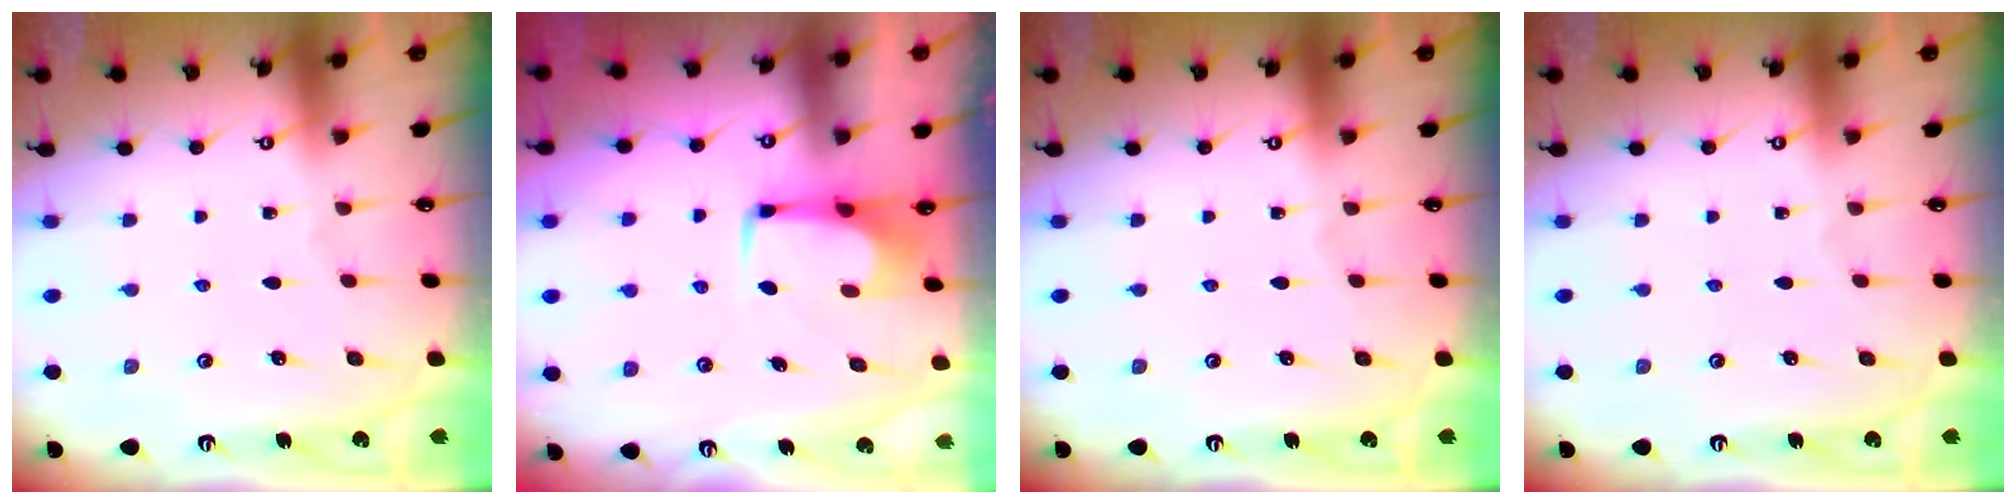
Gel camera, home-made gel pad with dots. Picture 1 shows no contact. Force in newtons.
{"total": 1.8, "press": 1.7, "slide": 0.6}
{"total": 0.0}
{"total": 0.0}